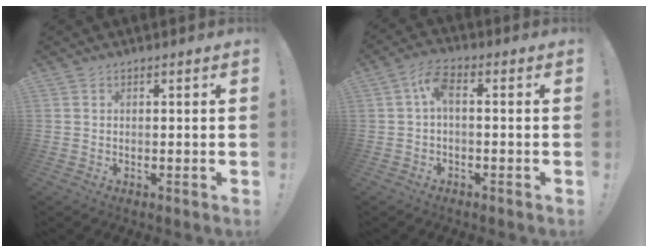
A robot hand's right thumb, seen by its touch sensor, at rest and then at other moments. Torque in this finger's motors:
{"motor_torque": [0.66, 0.63, 0.67, -0.19, 0.18]}